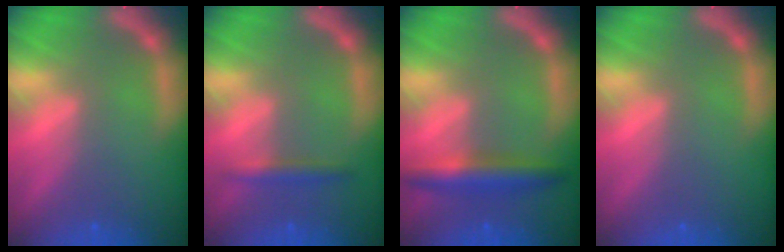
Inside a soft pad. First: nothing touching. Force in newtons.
{"total": 1.9}
{"total": 4.5}
{"total": 0.0}